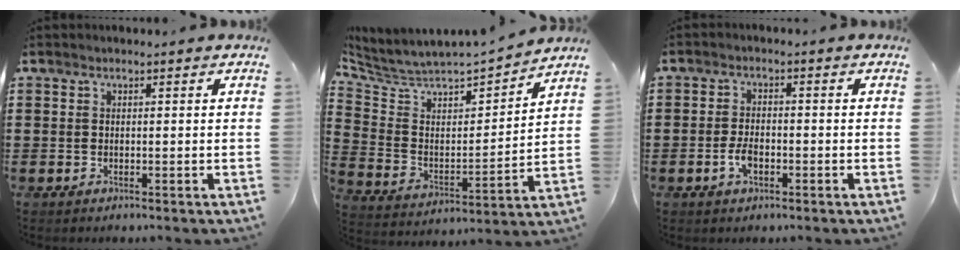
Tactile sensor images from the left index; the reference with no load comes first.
{"total": 4.0, "force": [3.6, 1.5, 0.5], "torque": [-0.040, -0.037, 0.052]}
{"total": 3.4, "force": [-1.3, 1.6, 2.6], "torque": [-0.062, -0.002, -0.027]}